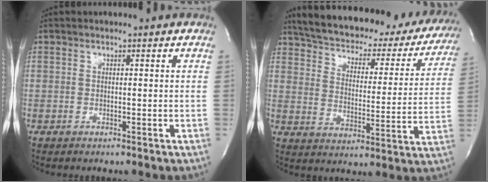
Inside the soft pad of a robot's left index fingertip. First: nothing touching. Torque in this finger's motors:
{"motor_torque": [1.08, -1.06, 0.23, 0.09]}